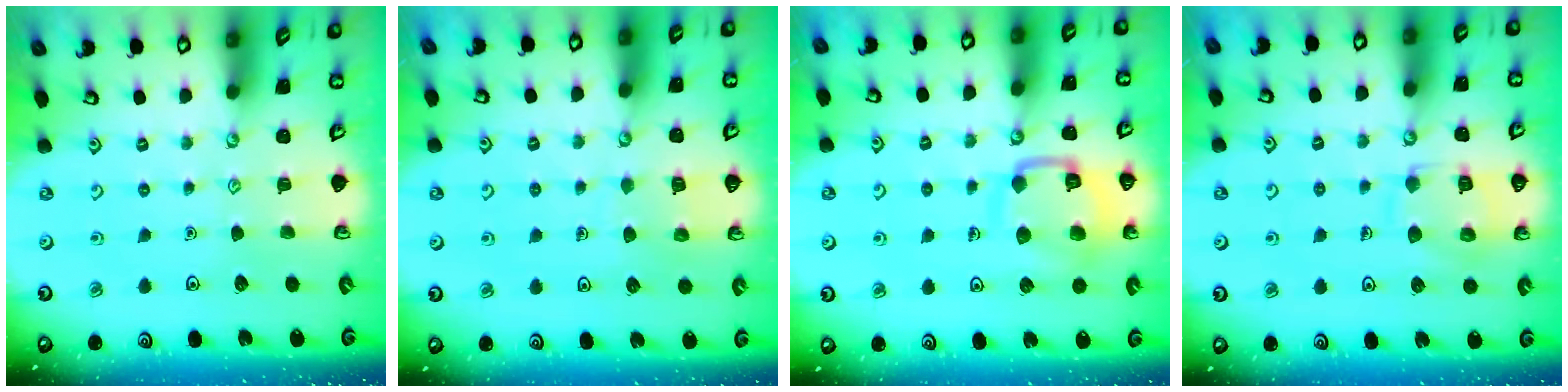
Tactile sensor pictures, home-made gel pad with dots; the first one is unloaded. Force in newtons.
{"total": 6.3, "press": 6.3, "slide": 0.4}
{"total": 13.0, "press": 12.9, "slide": 1.3}
{"total": 11.5, "press": 11.4, "slide": 1.2}